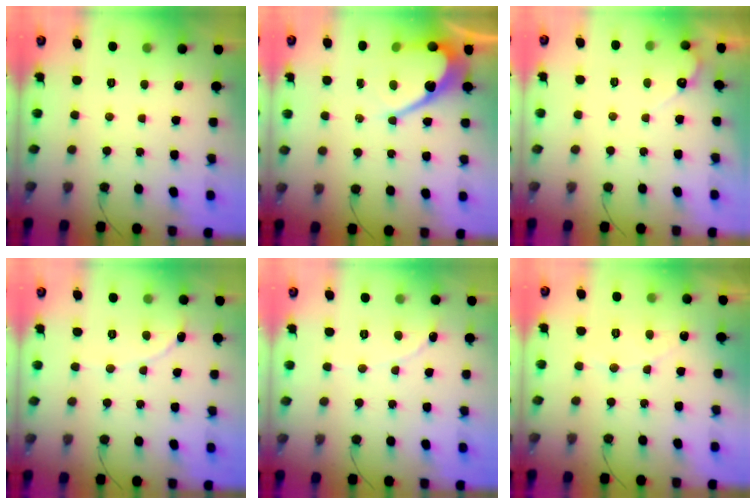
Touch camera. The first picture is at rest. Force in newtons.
{"total": 12.4, "press": 12.4, "slide": 0.8}
{"total": 4.0, "press": 3.9, "slide": 0.3}
{"total": 1.7, "press": 1.7, "slide": 0.1}
{"total": 1.0, "press": 1.0, "slide": 0.1}
{"total": 4.8, "press": 4.8, "slide": 0.3}